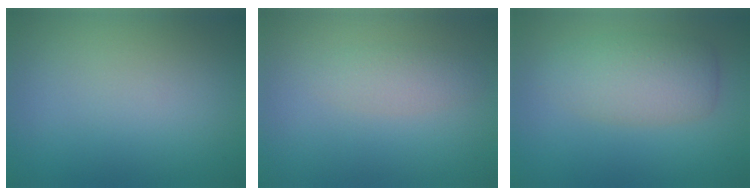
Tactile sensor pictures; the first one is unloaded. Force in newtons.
{"total": 1.7, "press": 1.7, "slide": 0.1}
{"total": 4.0, "press": 4.0, "slide": 0.3}